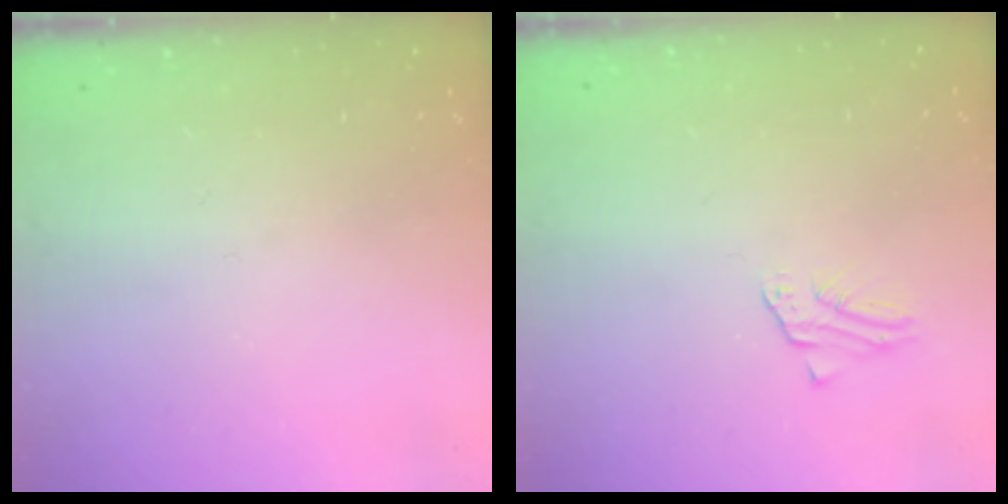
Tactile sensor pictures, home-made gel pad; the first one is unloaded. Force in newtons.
{"total": 1.6, "press": 1.6, "slide": 0.2}